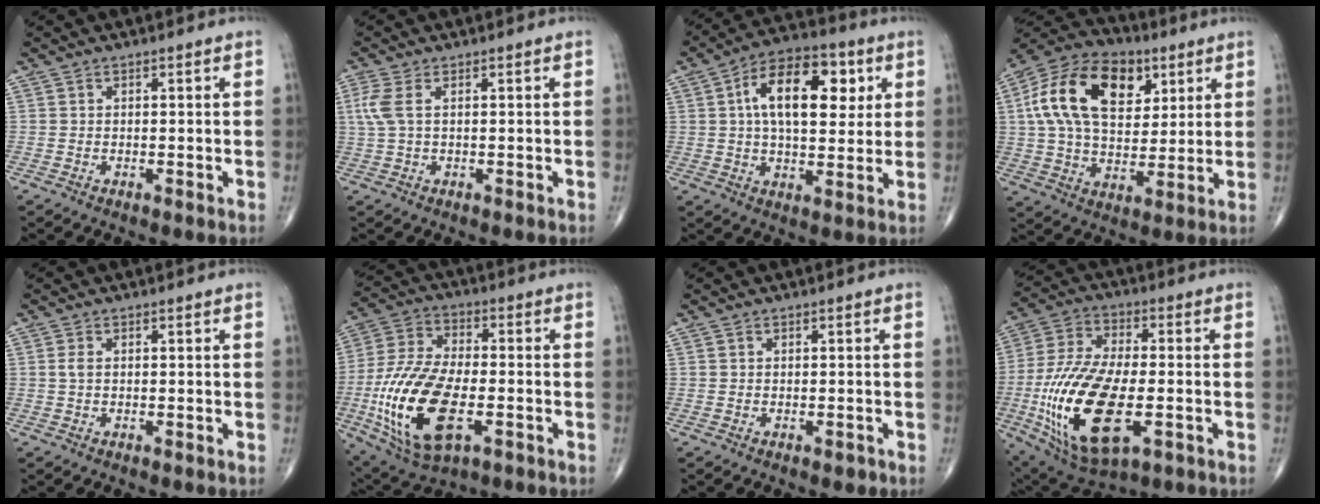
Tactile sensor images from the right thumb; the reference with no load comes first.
{"total": 3.8, "force": [0.9, 1.5, 3.3], "torque": [-0.106, 0.012, 0.023]}
{"total": 16.6, "force": [4.2, 8.8, 13.4], "torque": [-0.190, 0.009, 0.063]}
{"total": 20.9, "force": [6.6, 12.9, 15.0], "torque": [-0.253, -0.001, 0.109]}
{"total": 1.1, "force": [0.1, 0.6, 1.0], "torque": [-0.023, 0.002, 0.002]}
{"total": 21.2, "force": [-5.4, 10.2, 17.7], "torque": [-0.369, 0.007, -0.088]}
{"total": 0.9, "force": [-0.4, 0.6, 0.5], "torque": [-0.002, 0.000, -0.005]}
{"total": 22.9, "force": [-5.3, 10.5, 19.6], "torque": [-0.409, 0.001, -0.078]}